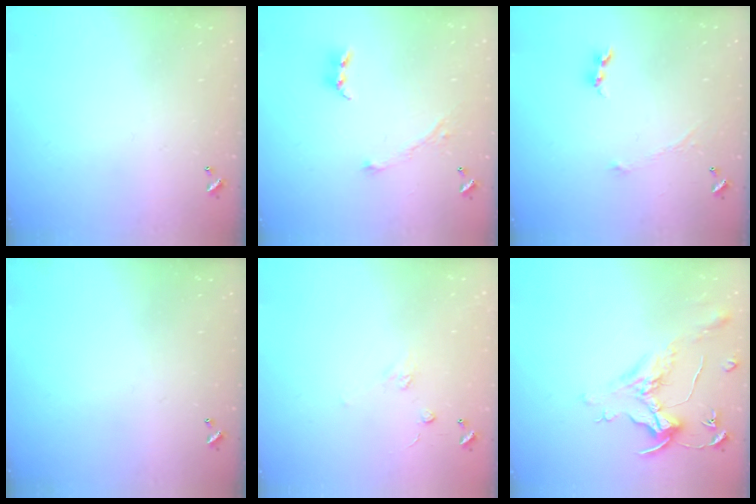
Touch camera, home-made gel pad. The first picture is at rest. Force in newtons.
{"total": 4.4, "press": 4.3, "slide": 0.6}
{"total": 1.2, "press": 1.2, "slide": 0.1}
{"total": 0.0}
{"total": 2.5, "press": 2.3, "slide": 1.0}
{"total": 1.6, "press": 1.4, "slide": 0.7}